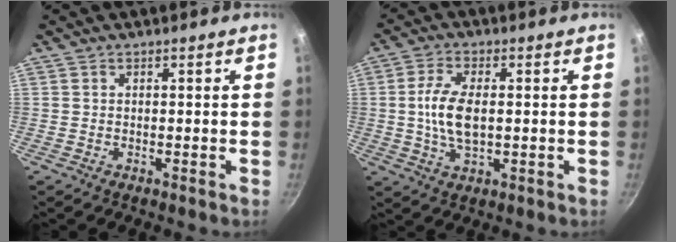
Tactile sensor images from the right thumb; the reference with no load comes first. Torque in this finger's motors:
{"motor_torque": [-0.70, 0.50, 0.98, -0.02, 0.15]}